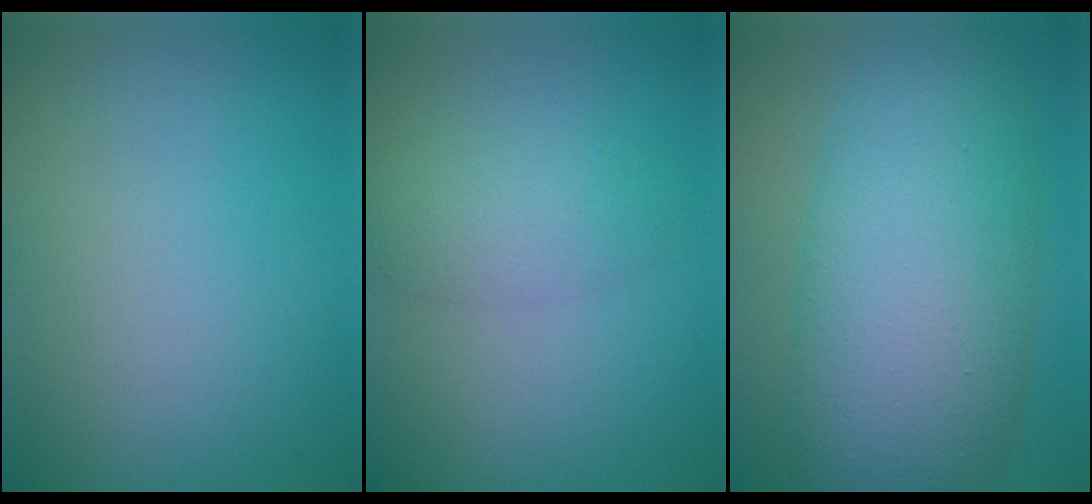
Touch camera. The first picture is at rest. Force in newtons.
{"total": 2.7, "press": 2.7, "slide": 0.1}
{"total": 13.0, "press": 13.0, "slide": 0.1}